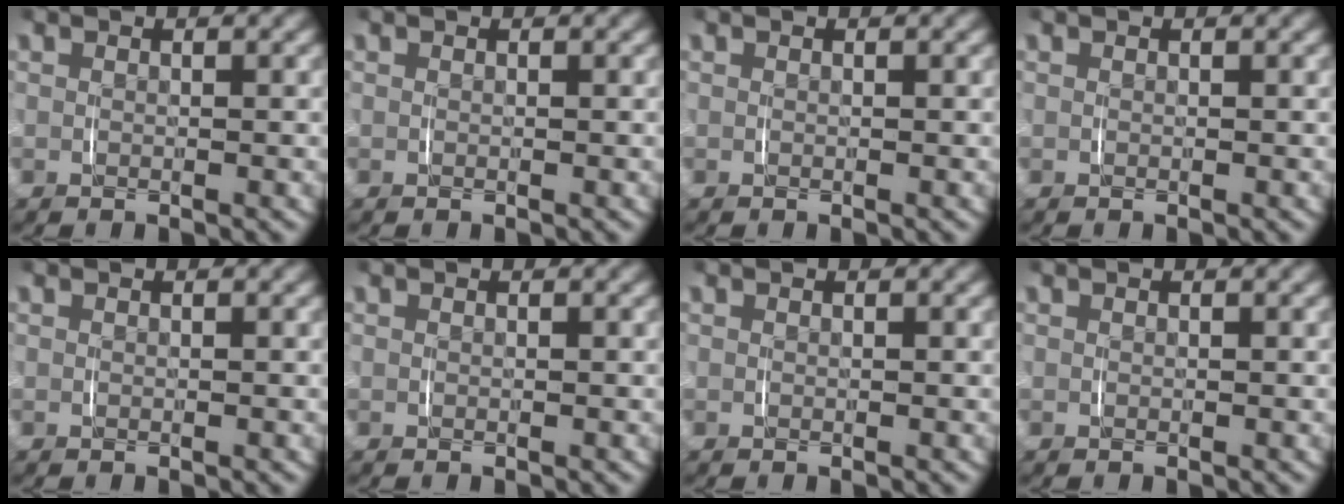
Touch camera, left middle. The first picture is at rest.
{"total": 0.0}
{"total": 0.0}
{"total": 0.0}
{"total": 0.0}
{"total": 0.0}
{"total": 0.0}
{"total": 0.0}